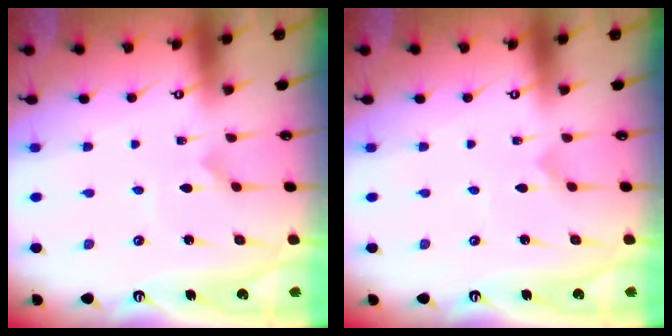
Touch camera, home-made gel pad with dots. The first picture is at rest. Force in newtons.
{"total": 0.0}